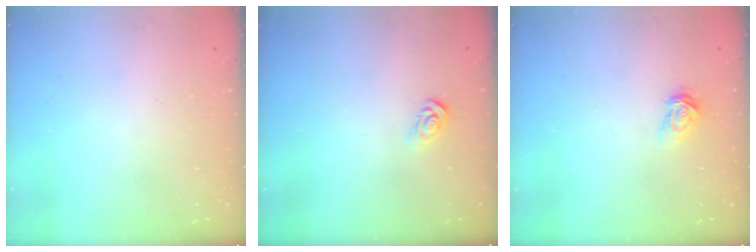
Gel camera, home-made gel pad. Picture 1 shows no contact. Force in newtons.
{"total": 3.7, "press": 3.7, "slide": 0.3}
{"total": 3.4, "press": 3.4, "slide": 0.2}